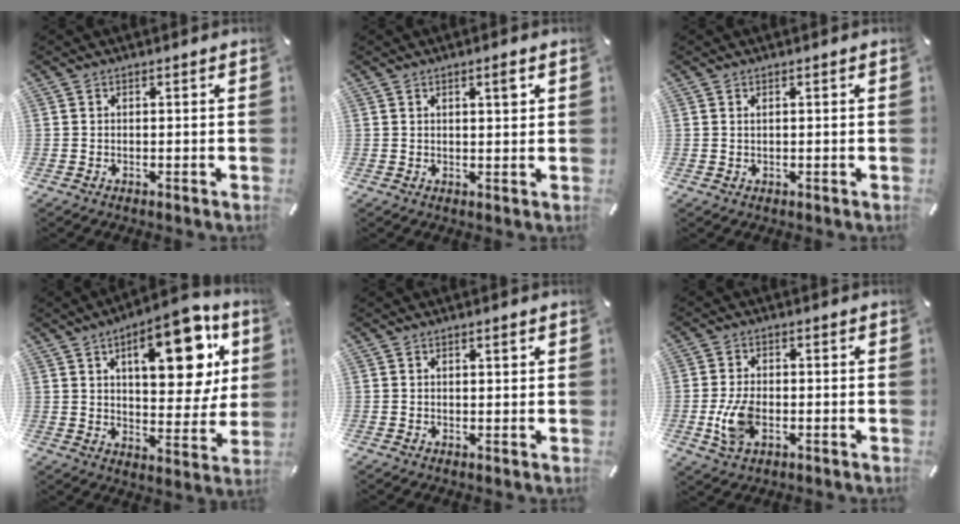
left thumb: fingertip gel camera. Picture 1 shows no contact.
{"total": 2.6, "force": [1.3, 0.5, 2.2], "torque": [-0.038, -0.001, 0.018]}
{"total": 0.6, "force": [0.2, 0.3, 0.5], "torque": [-0.010, 0.001, 0.004]}
{"total": 19.1, "force": [8.4, 8.8, 14.7], "torque": [-0.193, -0.029, 0.131]}
{"total": 1.0, "force": [0.5, 0.4, 0.8], "torque": [-0.015, 0.002, 0.008]}
{"total": 8.0, "force": [-1.8, 4.9, 6.0], "torque": [-0.122, 0.001, -0.032]}